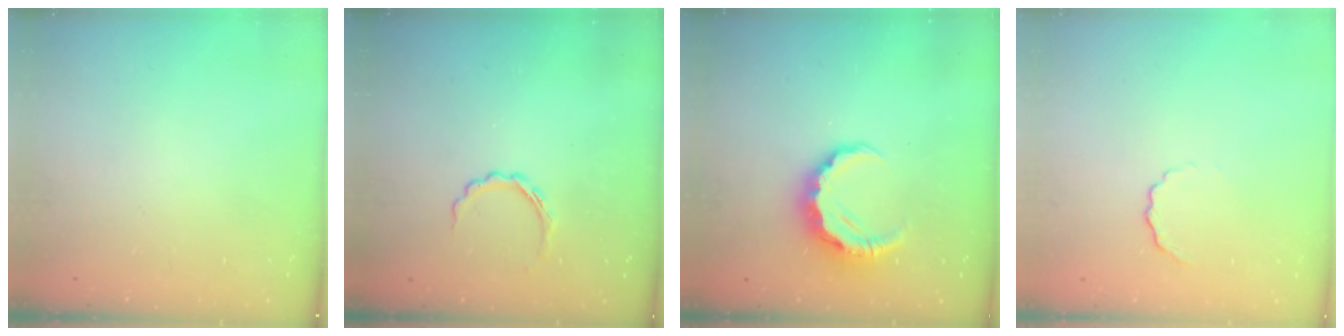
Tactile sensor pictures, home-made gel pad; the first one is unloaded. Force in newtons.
{"total": 5.0, "press": 4.9, "slide": 0.9}
{"total": 8.5, "press": 8.3, "slide": 1.6}
{"total": 3.4, "press": 3.4, "slide": 0.7}